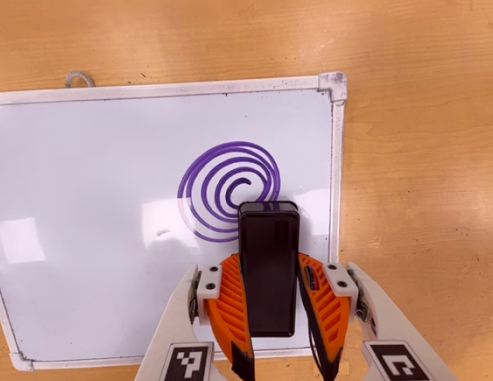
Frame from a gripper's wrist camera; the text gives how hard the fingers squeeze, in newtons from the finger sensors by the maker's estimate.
{"total": 4.8, "left": 3.6, "right": 6.0}